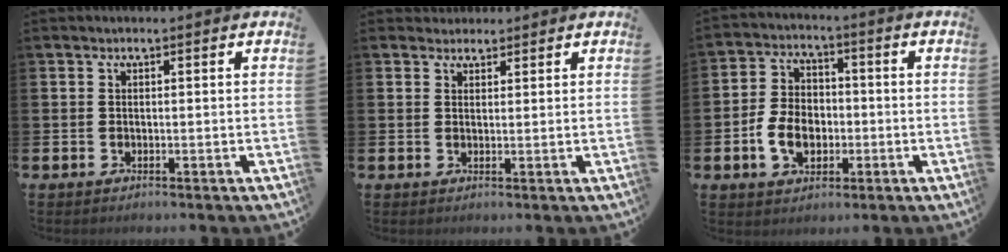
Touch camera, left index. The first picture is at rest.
{"total": 2.2, "force": [2.0, 0.9, -0.4], "torque": [0.013, -0.006, 0.036]}
{"total": 6.6, "force": [-1.7, 4.8, 4.2], "torque": [-0.090, 0.008, -0.034]}